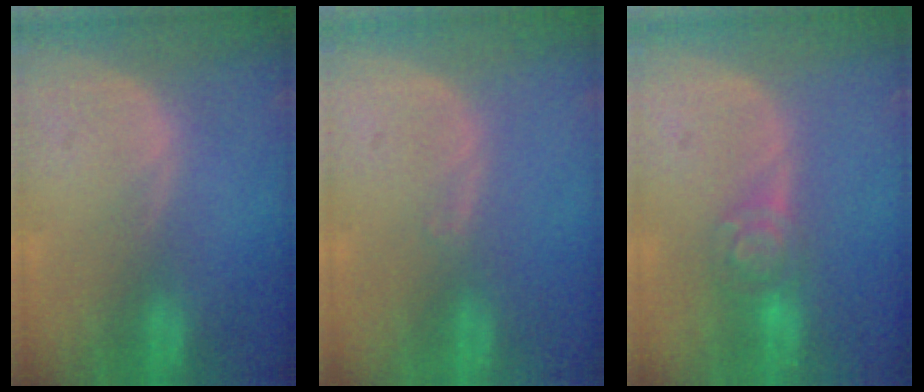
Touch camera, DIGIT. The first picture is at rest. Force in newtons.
{"total": 0.6, "press": 0.4, "slide": 0.4}
{"total": 4.9, "press": 4.3, "slide": 2.5}